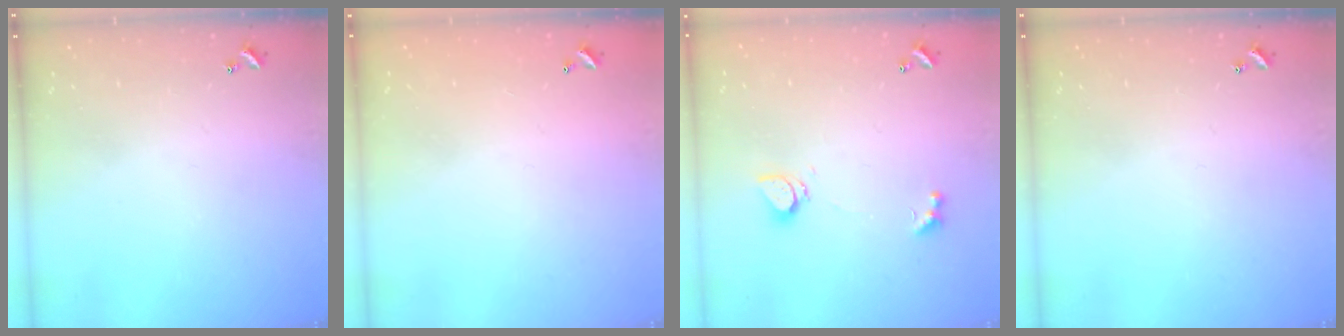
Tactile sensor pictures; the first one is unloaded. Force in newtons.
{"total": 2.8, "press": 2.8, "slide": 0.1}
{"total": 1.0, "press": 0.9, "slide": 0.4}
{"total": 0.0}